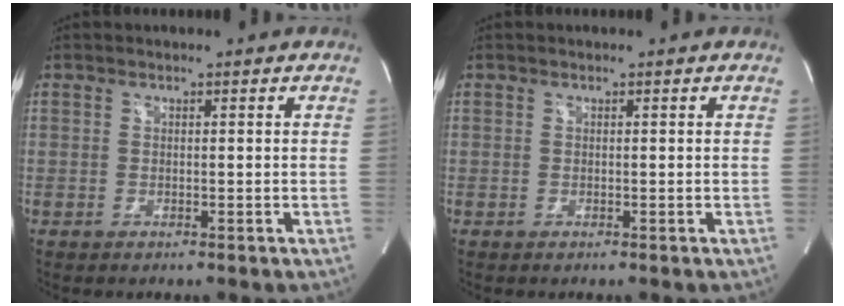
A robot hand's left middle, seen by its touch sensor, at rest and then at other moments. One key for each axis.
{"total": 0.0}